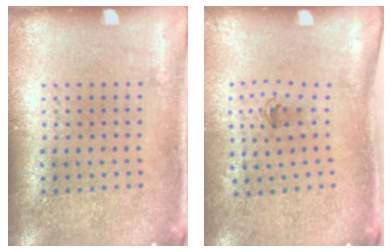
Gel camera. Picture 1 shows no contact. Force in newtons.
{"total": 0.6, "press": 0.4, "slide": 0.5}